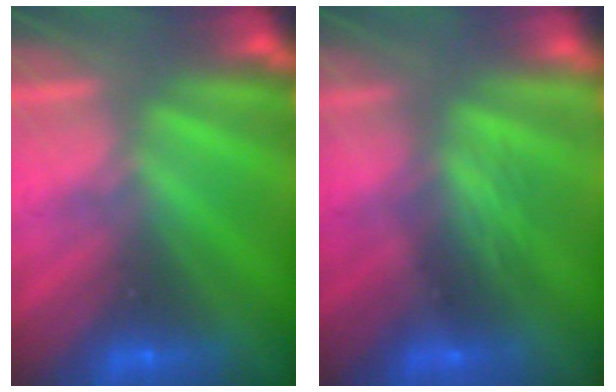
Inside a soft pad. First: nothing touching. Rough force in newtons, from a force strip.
{"total": 2.0}